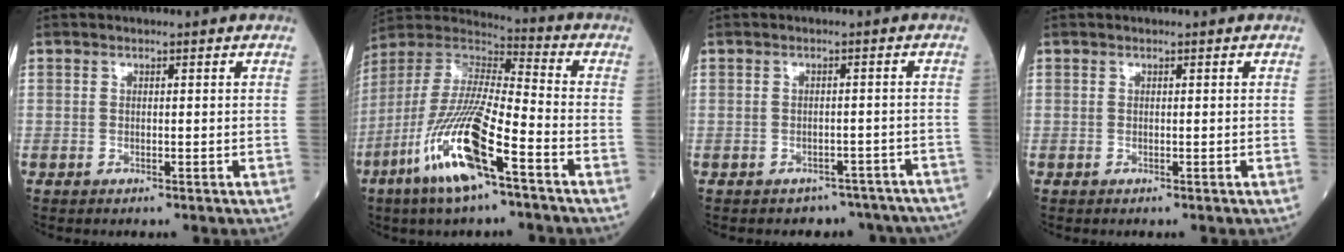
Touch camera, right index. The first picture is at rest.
{"total": 17.1, "force": [-8.2, 2.2, 14.9], "torque": [-0.317, -0.029, -0.158]}
{"total": 8.7, "force": [-7.5, 4.3, 0.7], "torque": [0.010, 0.020, -0.075]}
{"total": 0.0}